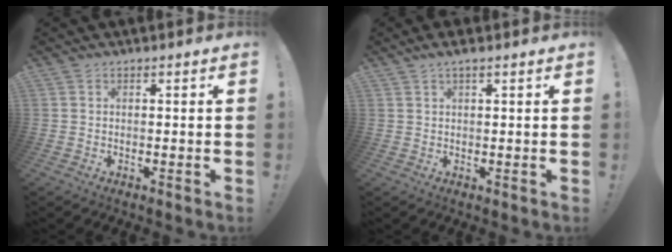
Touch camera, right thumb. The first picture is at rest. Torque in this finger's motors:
{"motor_torque": [0.00, 0.00, 0.21, -0.01, 0.00]}